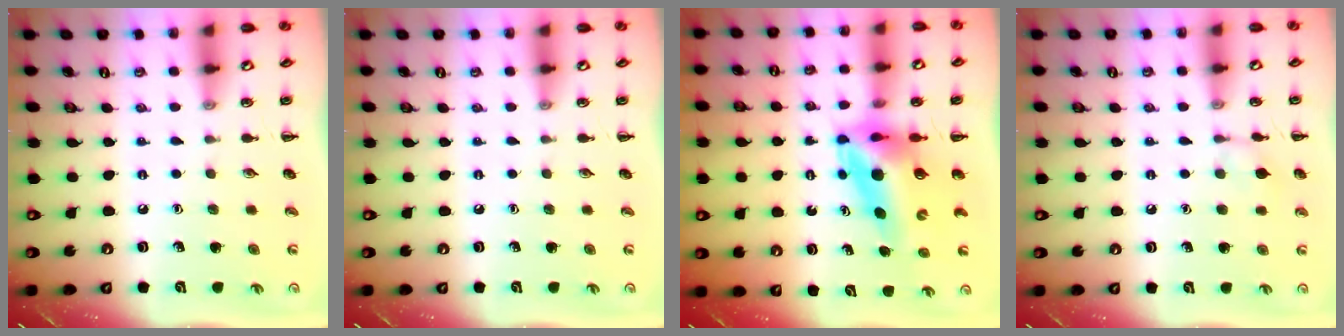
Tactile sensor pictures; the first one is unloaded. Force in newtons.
{"total": 0.0}
{"total": 9.6, "press": 9.2, "slide": 3.0}
{"total": 6.3, "press": 5.9, "slide": 2.2}